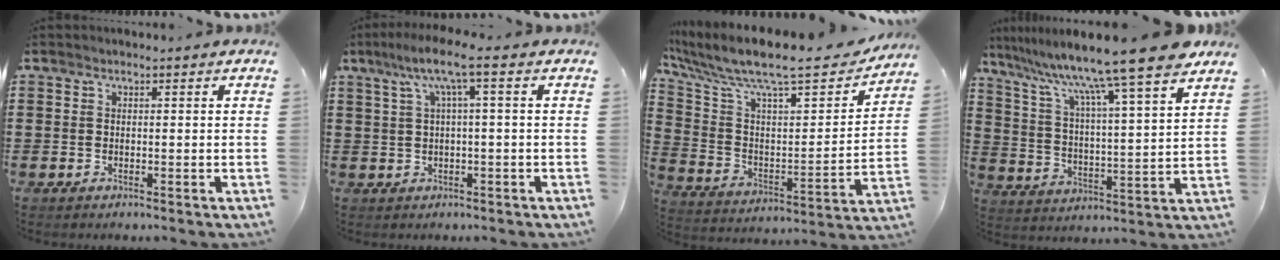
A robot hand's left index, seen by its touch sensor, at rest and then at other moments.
{"total": 6.5, "force": [1.5, 0.5, 6.3], "torque": [-0.124, 0.006, 0.021]}
{"total": 10.8, "force": [8.7, 1.8, 6.0], "torque": [-0.147, -0.064, 0.142]}
{"total": 11.9, "force": [10.0, -1.7, 6.3], "torque": [-0.158, -0.070, 0.159]}